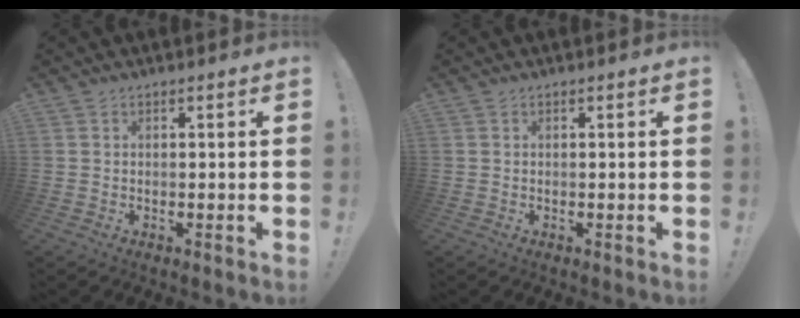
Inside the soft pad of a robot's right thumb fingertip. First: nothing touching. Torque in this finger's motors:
{"motor_torque": [0.00, 0.00, 0.00, 0.00, 0.05]}